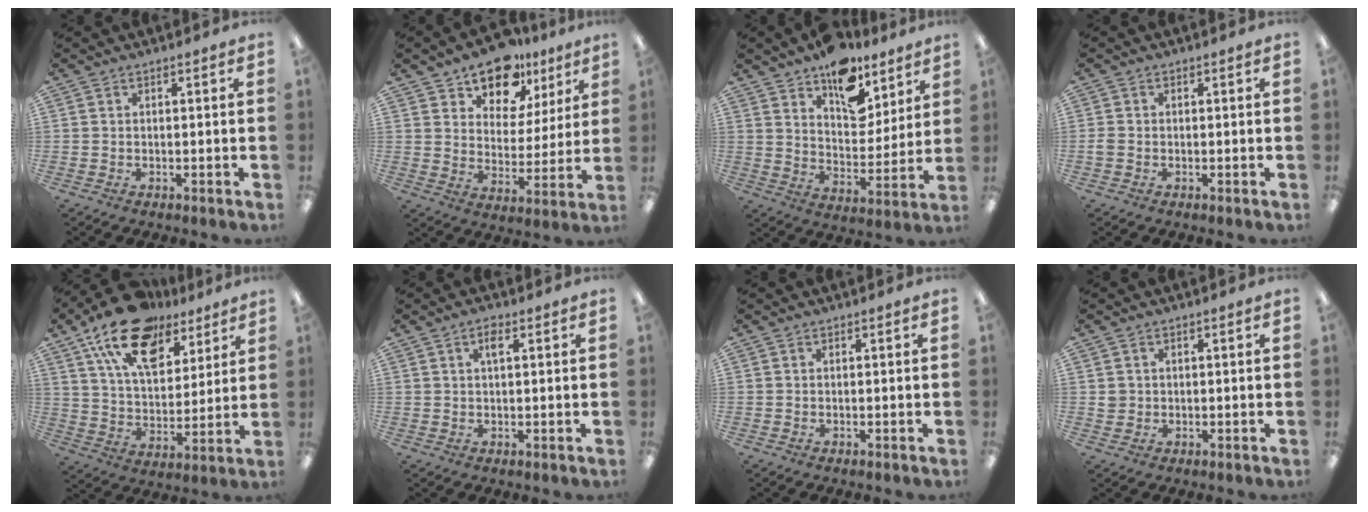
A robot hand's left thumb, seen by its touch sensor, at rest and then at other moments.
{"total": 13.1, "force": [10.4, 7.2, 3.2], "torque": [-0.051, -0.080, 0.194]}
{"total": 13.9, "force": [10.1, 7.4, 6.1], "torque": [-0.085, -0.063, 0.183]}
{"total": 1.4, "force": [-0.4, 1.1, 0.8], "torque": [-0.014, 0.003, -0.008]}
{"total": 19.1, "force": [12.8, 9.9, 10.2], "torque": [-0.188, -0.060, 0.231]}
{"total": 2.8, "force": [1.3, 1.1, 2.3], "torque": [-0.041, 0.003, 0.019]}
{"total": 0.0}
{"total": 1.8, "force": [0.4, 1.7, 0.3], "torque": [-0.009, 0.004, 0.007]}